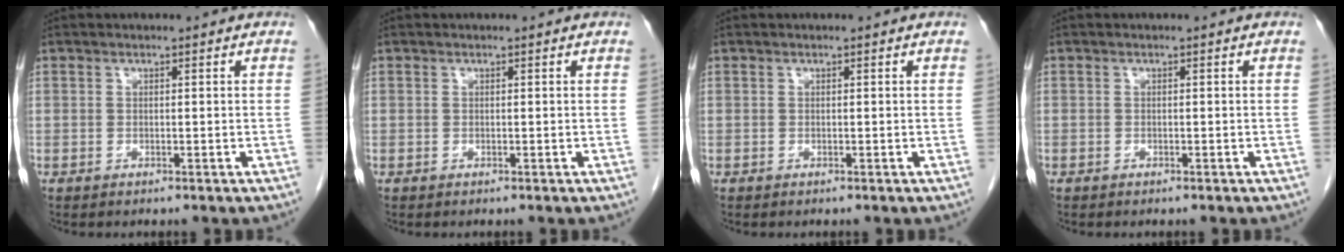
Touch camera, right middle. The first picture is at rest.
{"total": 0.0}
{"total": 0.0}
{"total": 0.0}